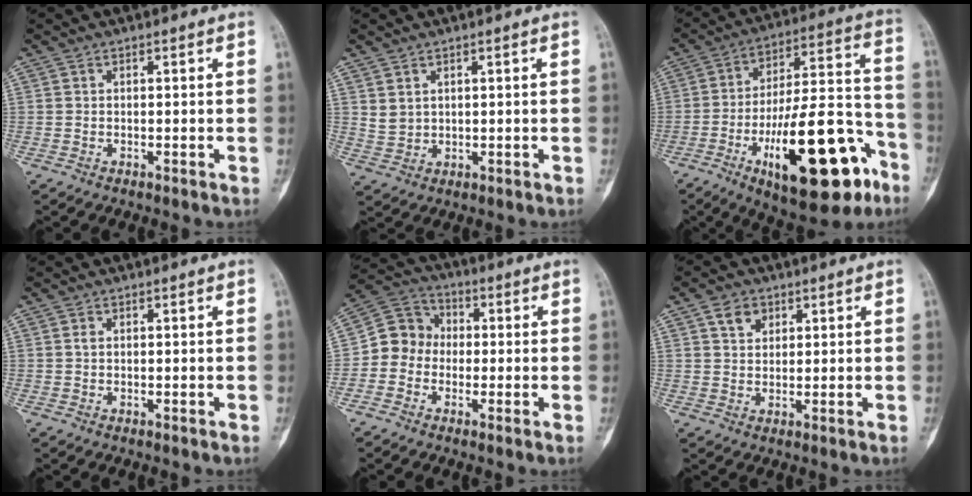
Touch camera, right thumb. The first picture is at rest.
{"total": 2.9, "force": [1.4, 2.1, 1.3], "torque": [-0.020, -0.012, 0.038]}
{"total": 26.6, "force": [-12.0, 9.5, 21.8], "torque": [-0.315, 0.069, -0.174]}
{"total": 0.6, "force": [0.1, 0.4, 0.5], "torque": [-0.009, 0.003, 0.001]}
{"total": 8.2, "force": [-1.0, 7.4, 3.4], "torque": [-0.033, 0.033, -0.036]}
{"total": 4.2, "force": [2.1, 3.1, 2.0], "torque": [-0.020, -0.009, 0.039]}